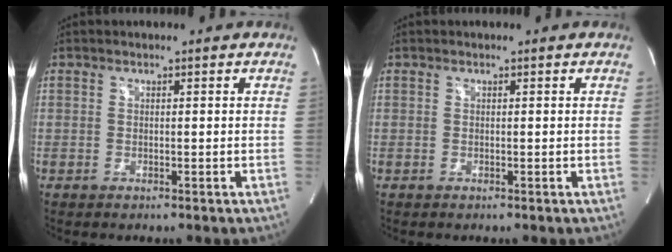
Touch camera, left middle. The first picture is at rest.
{"total": 0.0}